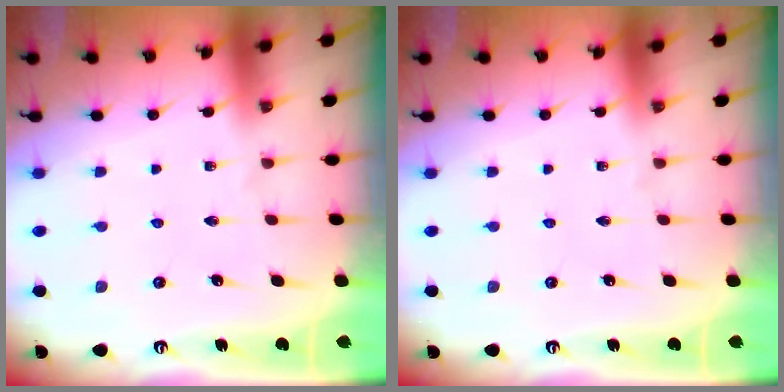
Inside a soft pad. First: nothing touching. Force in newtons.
{"total": 0.0}